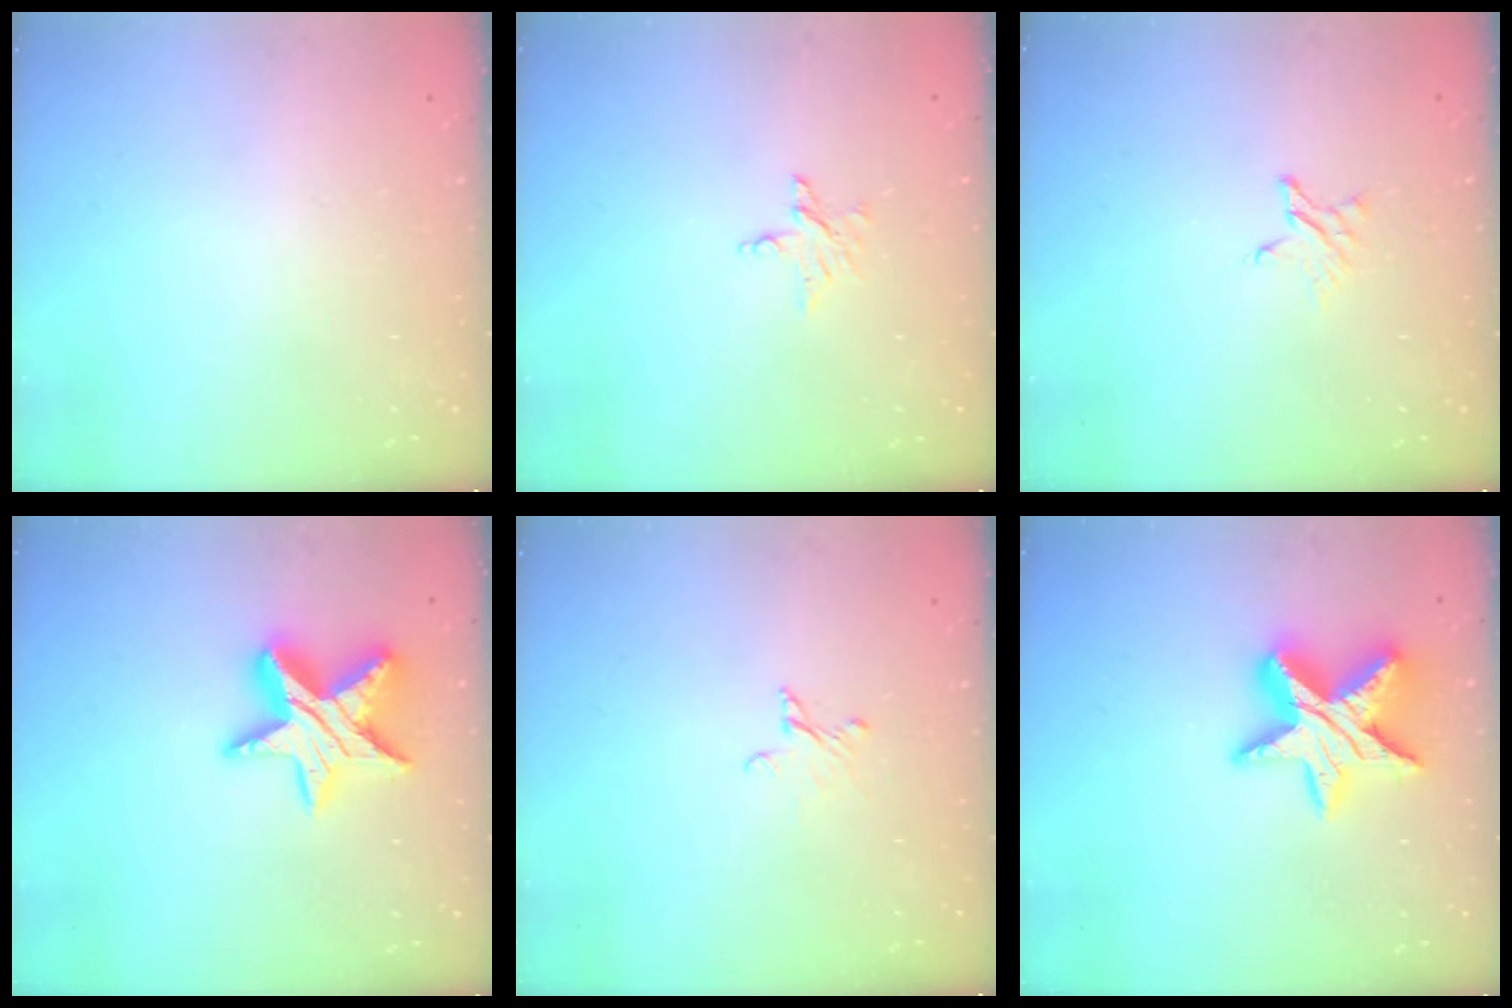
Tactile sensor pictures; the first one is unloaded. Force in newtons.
{"total": 4.0, "press": 4.0, "slide": 0.3}
{"total": 2.4, "press": 2.4, "slide": 0.2}
{"total": 14.6, "press": 14.5, "slide": 1.2}
{"total": 2.5, "press": 2.5, "slide": 0.2}
{"total": 15.6, "press": 15.6, "slide": 0.9}